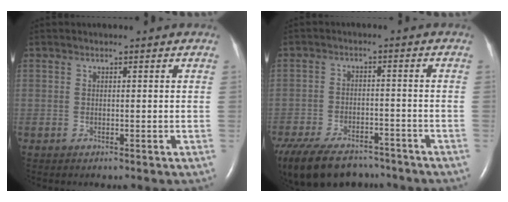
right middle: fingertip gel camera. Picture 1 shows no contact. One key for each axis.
{"total": 18.9, "fx": -14.5, "fy": 8.5, "fz": 8.6, "tx": -0.237, "ty": -0.028, "tz": -0.211}